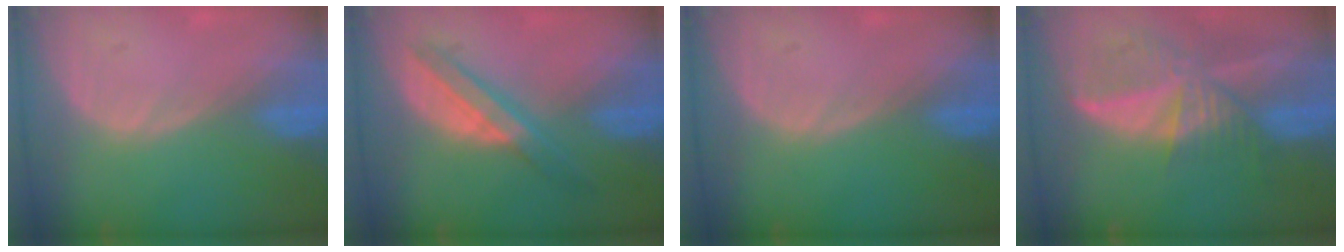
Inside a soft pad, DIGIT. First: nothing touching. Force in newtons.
{"total": 5.3, "press": 5.3, "slide": 0.3}
{"total": 0.0}
{"total": 9.4, "press": 8.3, "slide": 4.6}